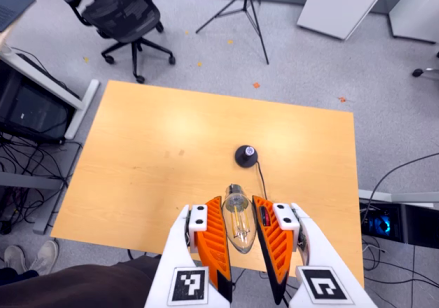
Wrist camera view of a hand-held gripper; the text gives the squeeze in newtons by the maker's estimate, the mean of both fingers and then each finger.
{"total": 12.4, "left": 13.3, "right": 11.5}